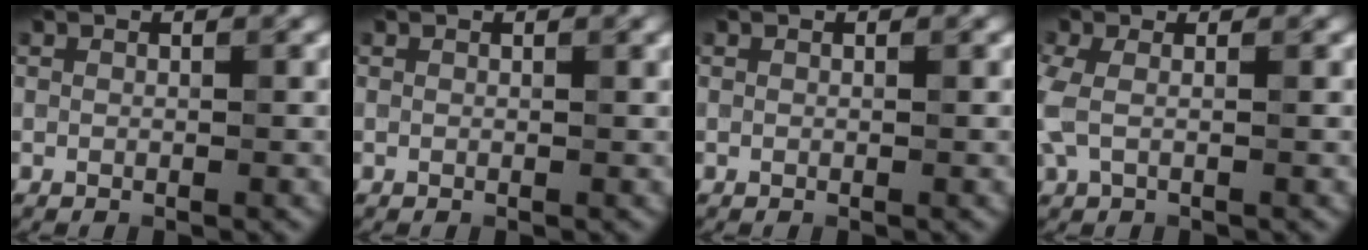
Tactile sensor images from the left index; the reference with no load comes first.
{"total": 0.8, "force": [0.4, 0.2, 0.6], "torque": [-0.006, 0.003, 0.004]}
{"total": 0.0}
{"total": 2.8, "force": [-0.1, 1.5, 2.3], "torque": [-0.071, 0.000, -0.010]}